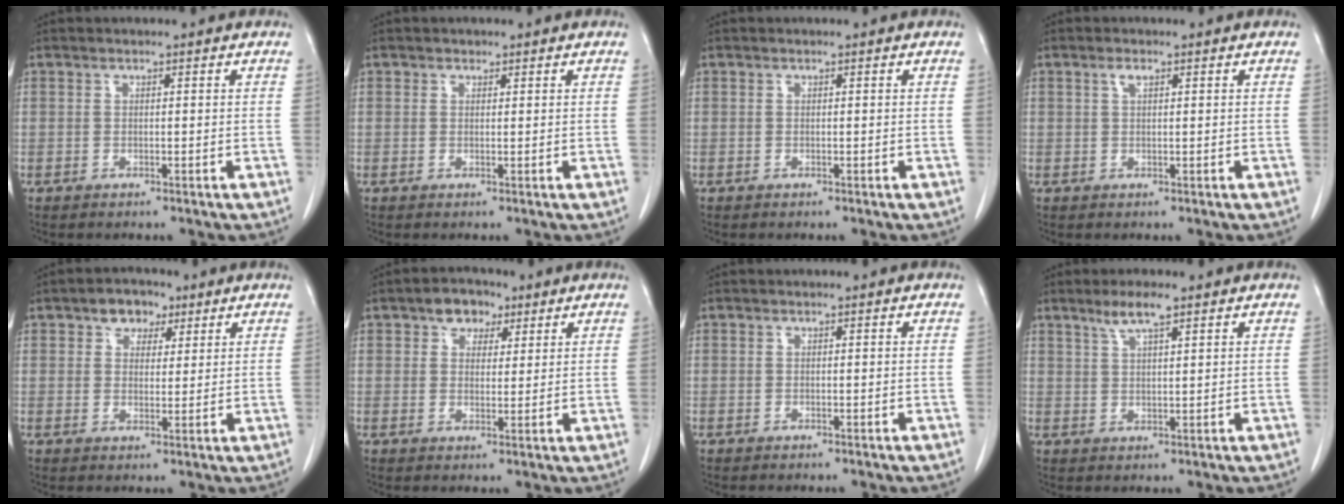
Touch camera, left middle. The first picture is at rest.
{"total": 0.7, "force": [0.5, 0.5, 0.1], "torque": [0.001, -0.003, 0.005]}
{"total": 0.0}
{"total": 1.3, "force": [0.7, 0.4, 1.0], "torque": [-0.020, 0.003, 0.012]}
{"total": 4.5, "force": [2.6, 3.1, 2.0], "torque": [-0.028, 0.013, 0.043]}
{"total": 4.7, "force": [2.7, 3.1, 2.1], "torque": [-0.032, 0.015, 0.045]}
{"total": 0.0}
{"total": 4.1, "force": [2.9, 0.4, 2.9], "torque": [-0.061, 0.002, 0.057]}